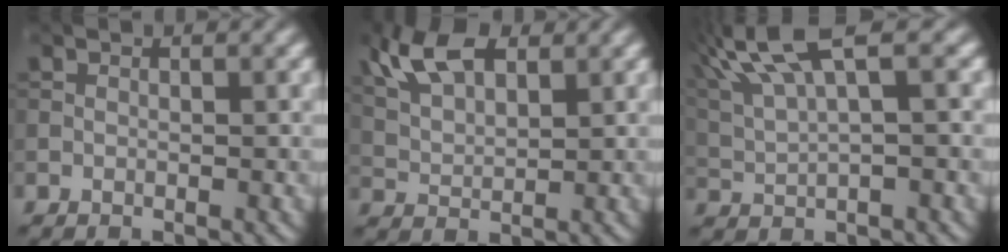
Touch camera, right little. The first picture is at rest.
{"total": 6.4, "force": [3.4, 3.1, 4.4], "torque": [-0.103, 0.013, 0.064]}
{"total": 7.7, "force": [4.2, 2.0, 6.2], "torque": [-0.131, 0.024, 0.083]}